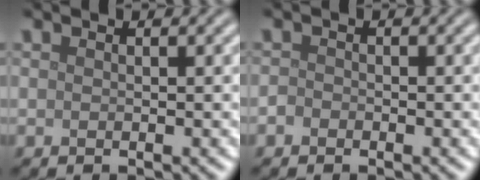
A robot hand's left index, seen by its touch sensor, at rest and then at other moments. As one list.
[{"total": 0.7, "force": [-0.5, 0.5, 0.2], "torque": [-0.002, -0.002, -0.012]}]